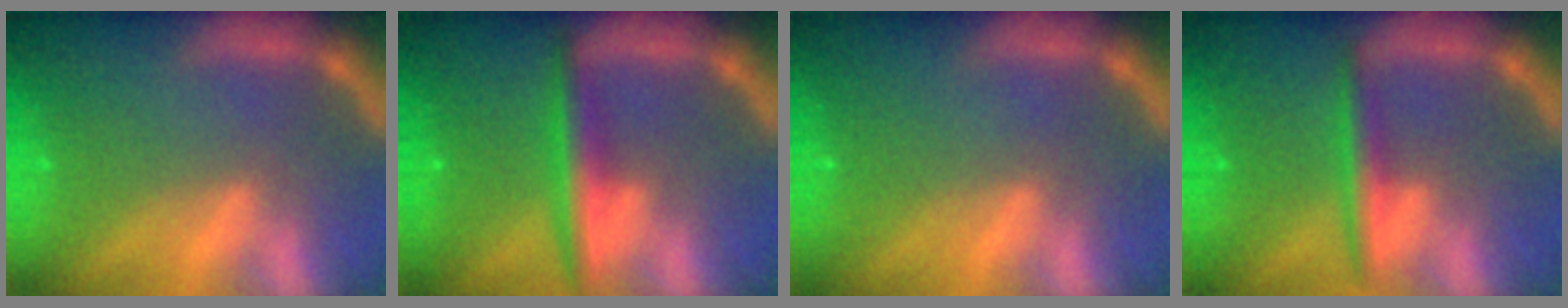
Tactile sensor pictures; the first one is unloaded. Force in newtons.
{"total": 4.0}
{"total": 0.0}
{"total": 3.0}